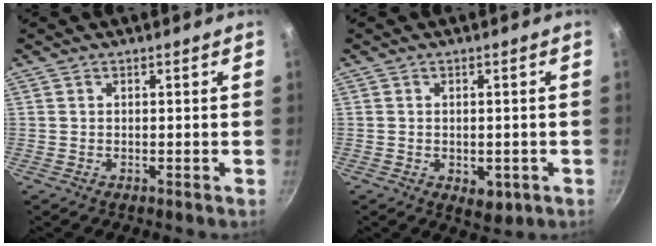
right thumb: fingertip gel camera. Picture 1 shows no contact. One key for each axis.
{"total": 4.4, "fx": -1.3, "fy": 2.8, "fz": 3.1, "tx": -0.030, "ty": 0.000, "tz": -0.011}